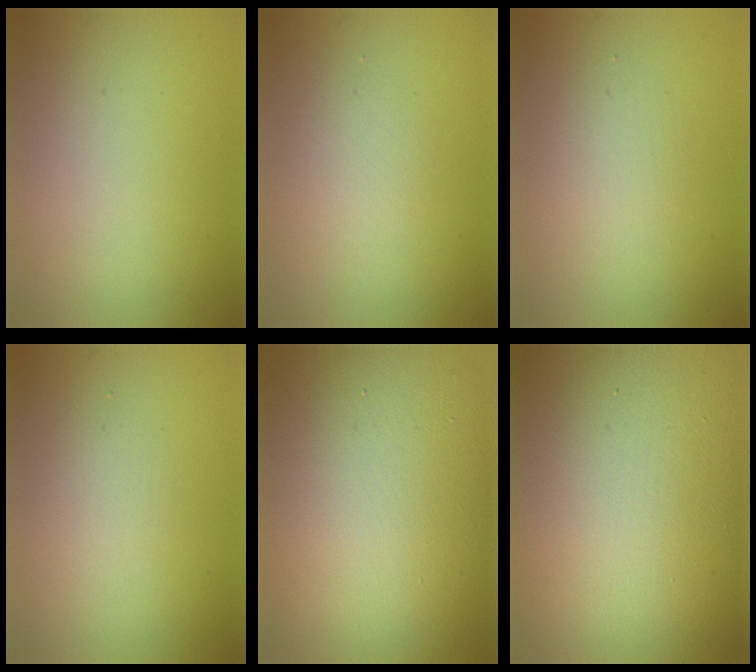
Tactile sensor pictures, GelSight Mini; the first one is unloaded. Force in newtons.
{"total": 1.7, "press": 1.7, "slide": 0.1}
{"total": 1.7, "press": 1.7, "slide": 0.1}
{"total": 1.4, "press": 1.4, "slide": 0.1}
{"total": 18.9, "press": 18.9, "slide": 1.2}
{"total": 26.3, "press": 26.2, "slide": 1.4}